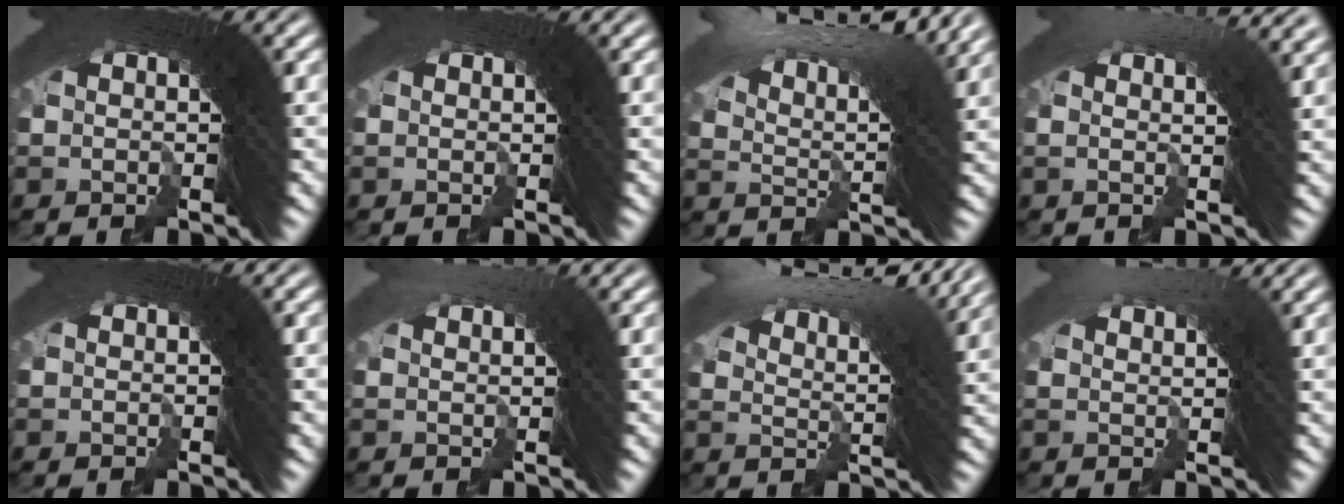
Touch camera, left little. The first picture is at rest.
{"total": 0.8, "force": [0.5, -0.2, 0.6], "torque": [-0.009, 0.004, 0.008]}
{"total": 9.5, "force": [6.2, 2.1, 6.9], "torque": [-0.094, 0.030, 0.089]}
{"total": 4.5, "force": [2.5, 0.6, 3.7], "torque": [-0.024, 0.030, 0.021]}
{"total": 0.0}
{"total": 1.9, "force": [1.4, -1.1, 0.7], "torque": [0.007, 0.018, 0.020]}
{"total": 8.1, "force": [5.7, 0.9, 5.6], "torque": [-0.069, 0.026, 0.084]}
{"total": 3.1, "force": [2.5, -0.9, 1.6], "torque": [-0.004, 0.018, 0.037]}